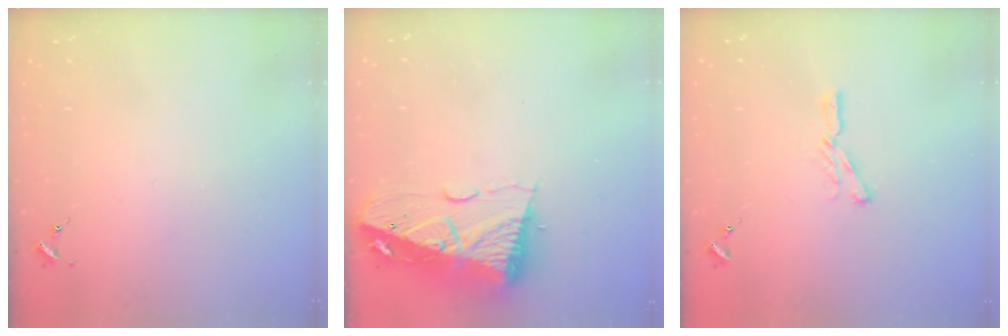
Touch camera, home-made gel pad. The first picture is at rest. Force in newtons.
{"total": 14.1, "press": 14.0, "slide": 1.6}
{"total": 5.2, "press": 5.2, "slide": 0.4}